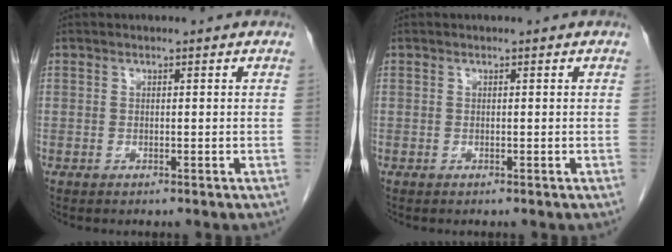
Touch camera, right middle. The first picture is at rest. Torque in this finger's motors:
{"motor_torque": [-0.01, -0.01, 0.00, 0.00]}